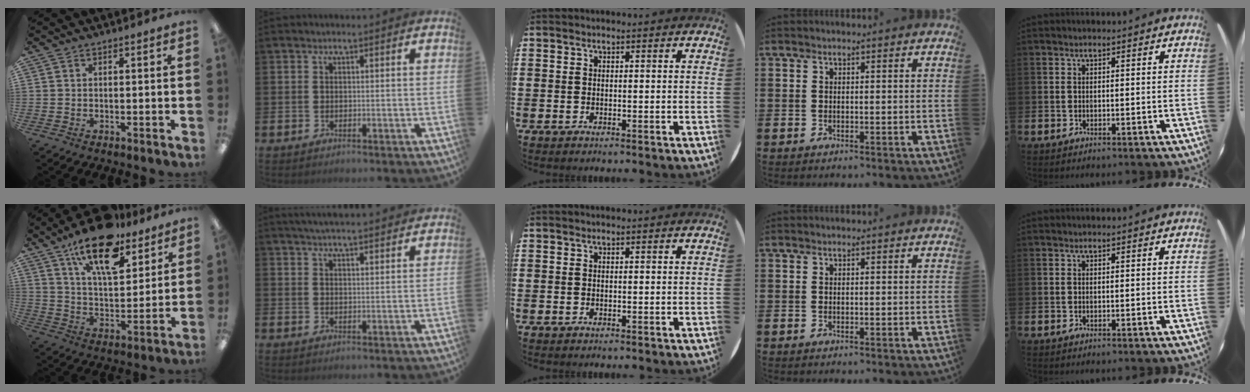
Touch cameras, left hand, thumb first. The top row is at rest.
{"thumb": {"total": 18.7, "force": [13.1, 7.6, 11.0], "torque": [-0.180, -0.066, 0.220]}, "index": {"total": 3.7, "force": [3.7, -0.1, 0.7], "torque": [-0.016, -0.017, 0.066]}}